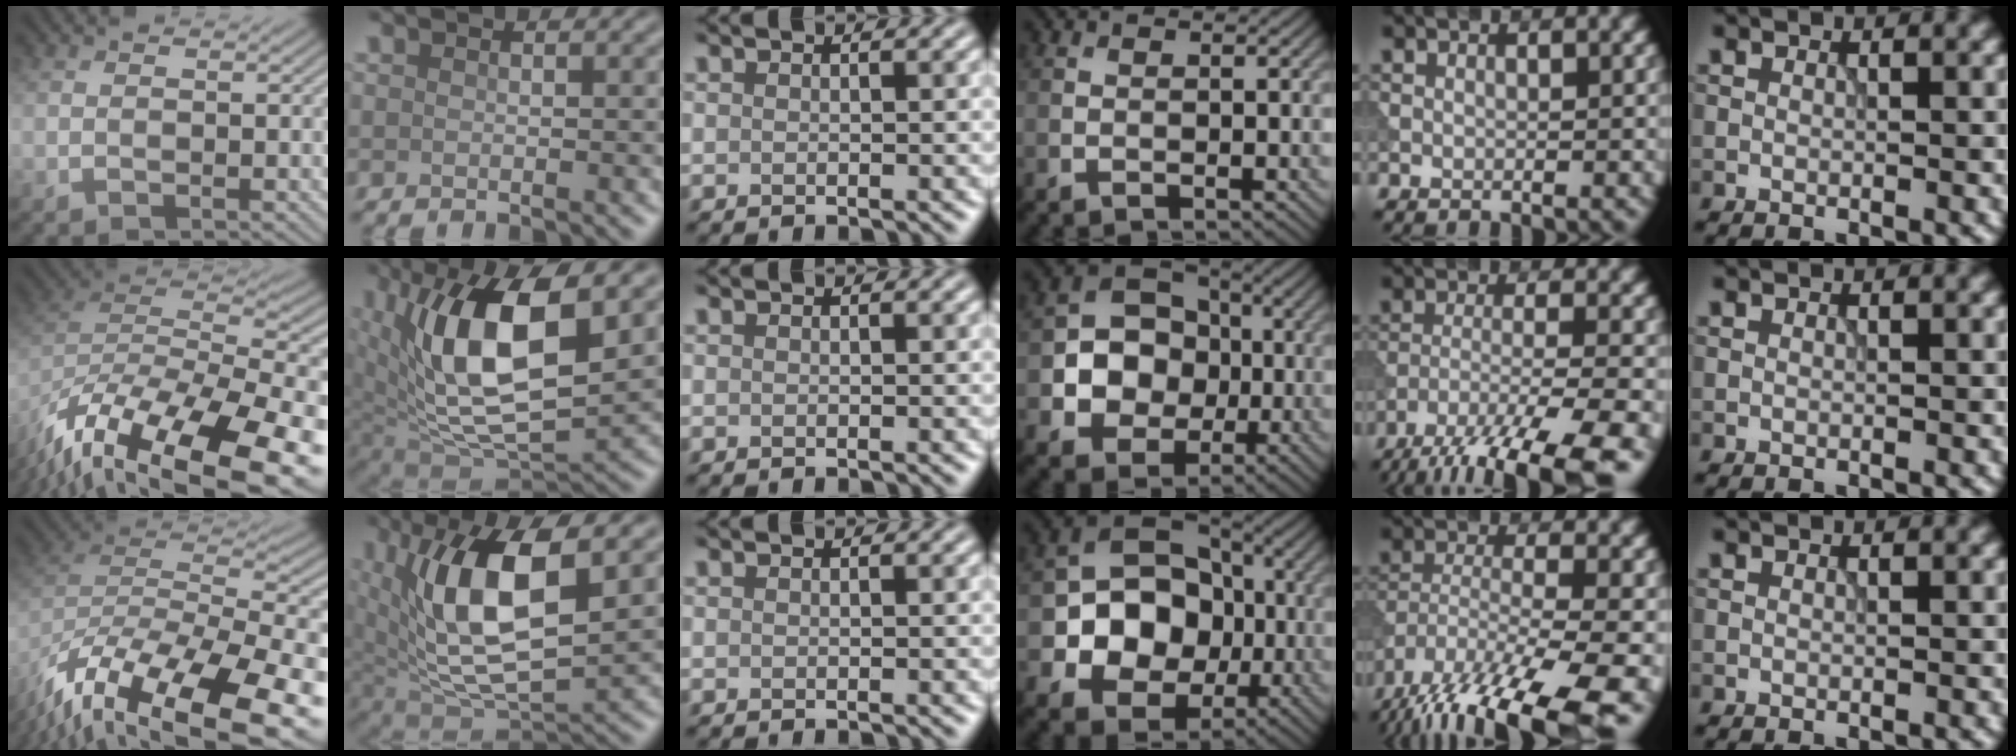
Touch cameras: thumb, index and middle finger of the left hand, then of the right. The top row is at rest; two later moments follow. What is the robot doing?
{"motion": "extract", "object": "tissue"}